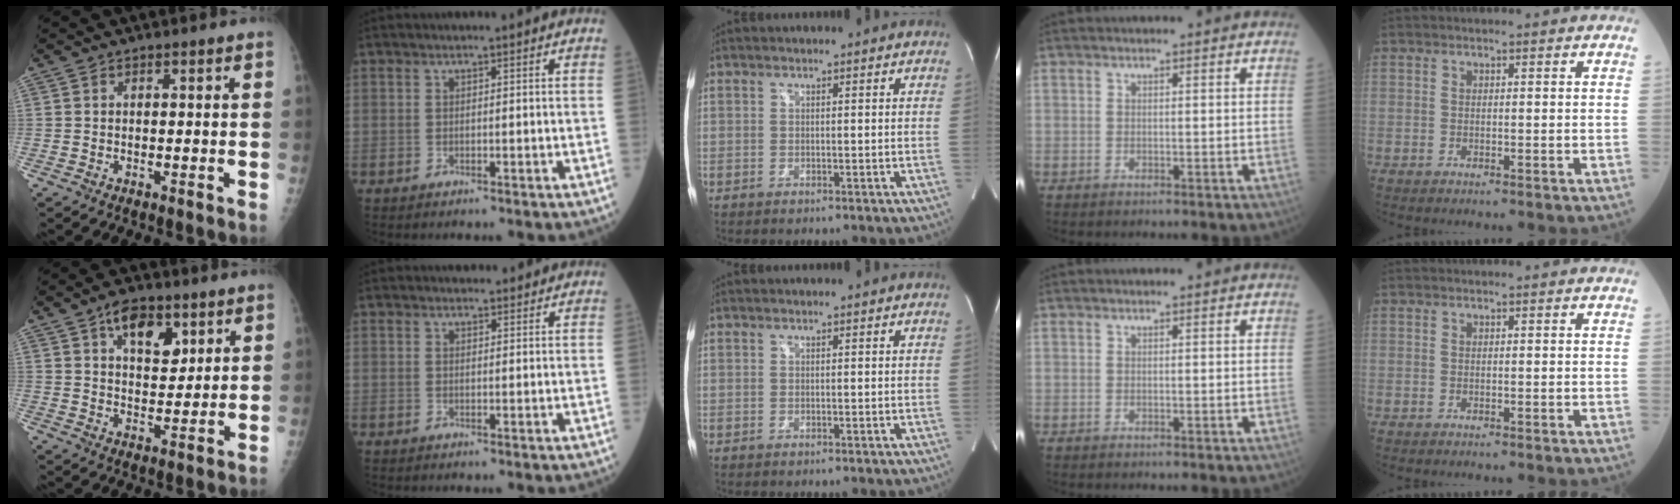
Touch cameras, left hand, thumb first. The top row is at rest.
{"thumb": {"total": 8.7, "force": [4.4, 4.9, 5.8], "torque": [-0.060, -0.022, 0.069]}, "index": {"total": 2.2, "force": [2.0, 0.8, 0.2], "torque": [-0.006, 0.007, 0.027]}}